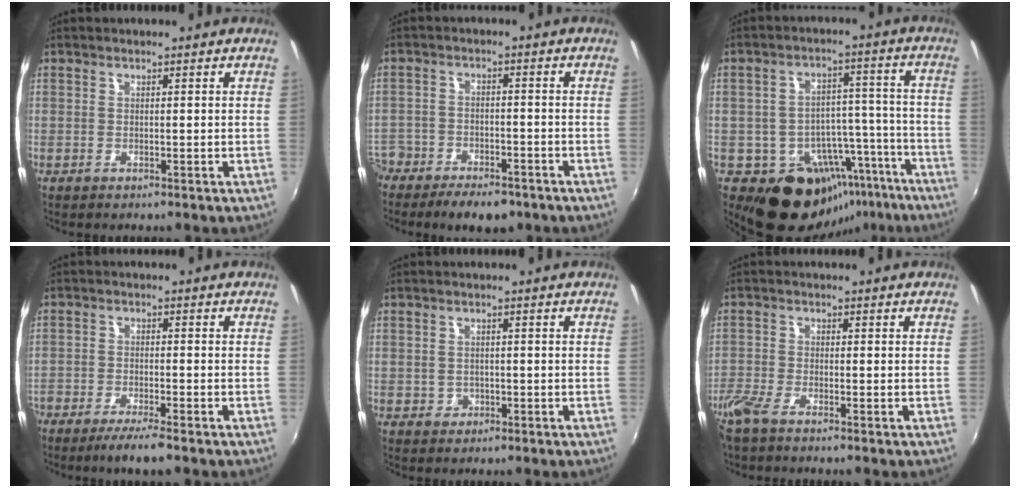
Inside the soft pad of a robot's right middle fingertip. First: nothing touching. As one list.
[{"total": 12.7, "force": [-9.0, 7.2, 5.3], "torque": [-0.149, -0.007, -0.143]}, {"total": 16.0, "force": [-11.3, 10.0, 5.1], "torque": [-0.085, 0.048, -0.134]}, {"total": 5.6, "force": [-4.6, 0.4, 3.2], "torque": [-0.080, -0.010, -0.082]}, {"total": 1.5, "force": [-0.4, 1.5, 0.3], "torque": [-0.004, -0.001, -0.003]}, {"total": 4.3, "force": [-3.5, 0.8, 2.5], "torque": [-0.067, -0.013, -0.074]}]